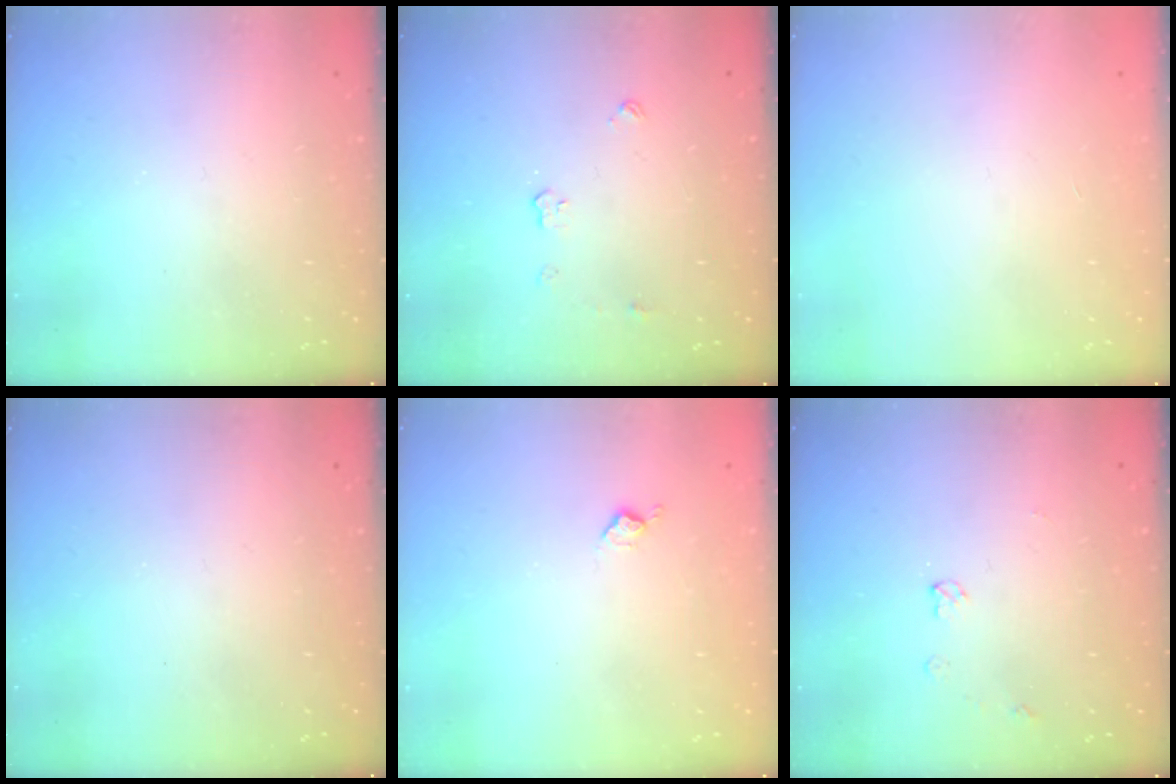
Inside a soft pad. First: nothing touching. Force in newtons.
{"total": 5.0, "press": 4.9, "slide": 0.3}
{"total": 0.0}
{"total": 0.0}
{"total": 6.1, "press": 6.1, "slide": 0.7}
{"total": 4.0, "press": 4.0, "slide": 0.1}